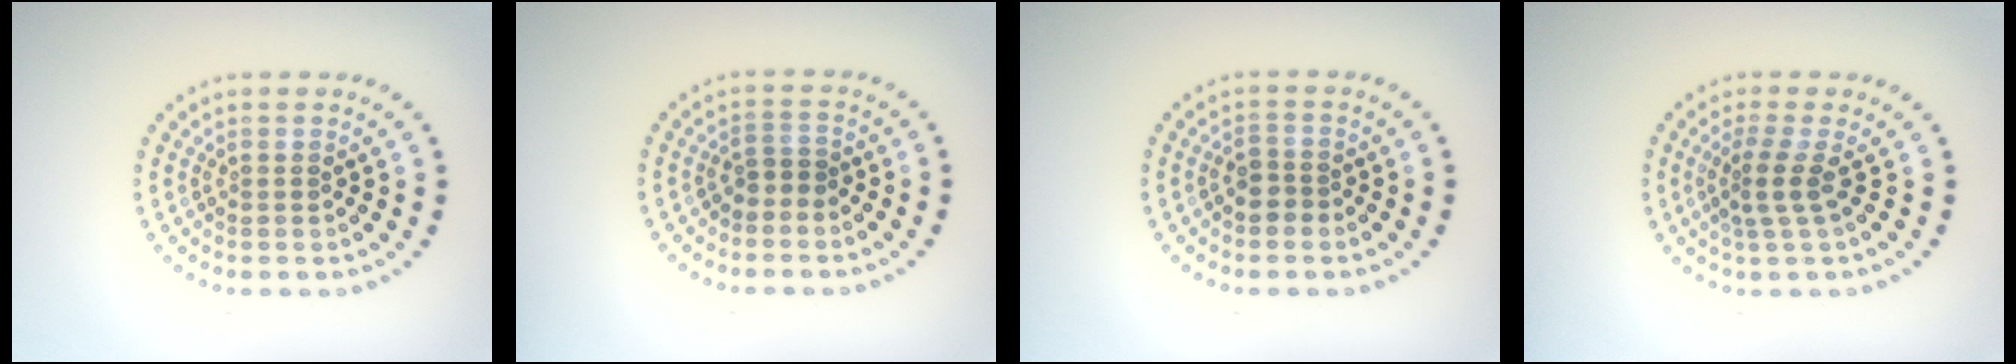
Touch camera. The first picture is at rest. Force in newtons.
{"total": 1.3, "press": 1.1, "slide": 0.7}
{"total": 1.9, "press": 1.6, "slide": 0.9}
{"total": 2.3, "press": 1.6, "slide": 1.7}